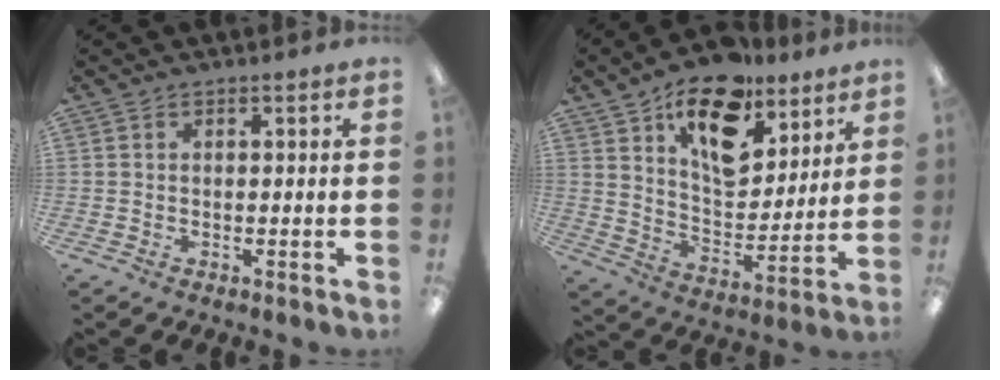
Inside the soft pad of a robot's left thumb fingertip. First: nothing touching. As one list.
[{"total": 18.2, "force": [12.1, 9.8, 9.5], "torque": [-0.140, -0.068, 0.210]}]